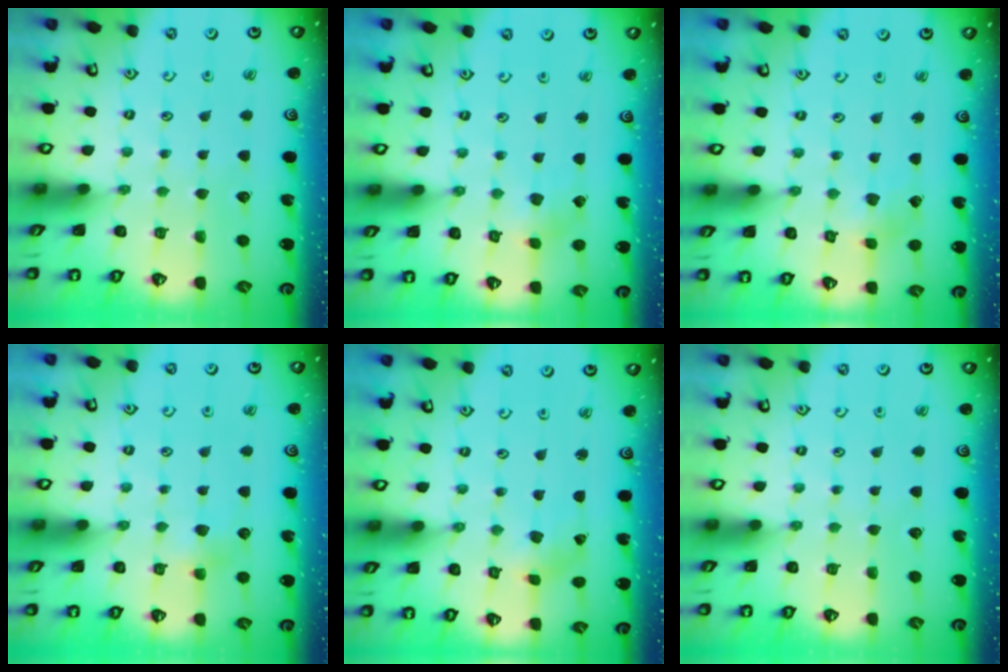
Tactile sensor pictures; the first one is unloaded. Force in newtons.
{"total": 2.7, "press": 2.6, "slide": 0.3}
{"total": 2.0, "press": 1.9, "slide": 0.3}
{"total": 4.0, "press": 3.9, "slide": 0.8}
{"total": 0.7, "press": 0.7, "slide": 0.1}
{"total": 0.0}